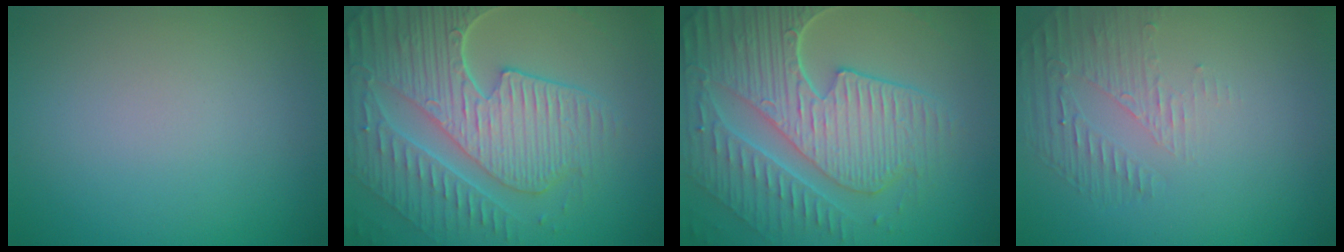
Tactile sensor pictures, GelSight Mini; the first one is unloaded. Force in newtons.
{"total": 9.0, "press": 6.4, "slide": 6.3}
{"total": 9.2, "press": 6.6, "slide": 6.4}
{"total": 1.7, "press": 0.8, "slide": 1.5}